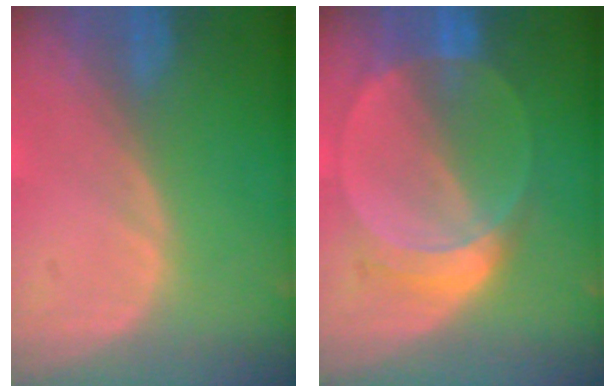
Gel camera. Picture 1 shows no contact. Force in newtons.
{"total": 6.3, "press": 5.6, "slide": 2.7}